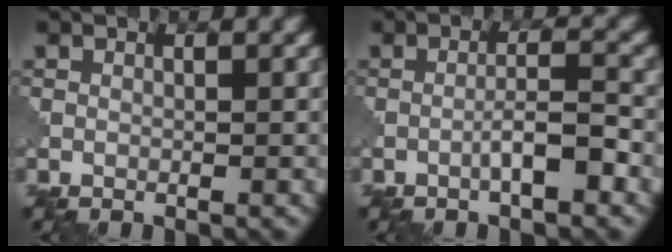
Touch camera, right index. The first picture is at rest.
{"total": 3.0, "force": [-1.4, 0.4, 2.7], "torque": [-0.044, 0.012, -0.027]}